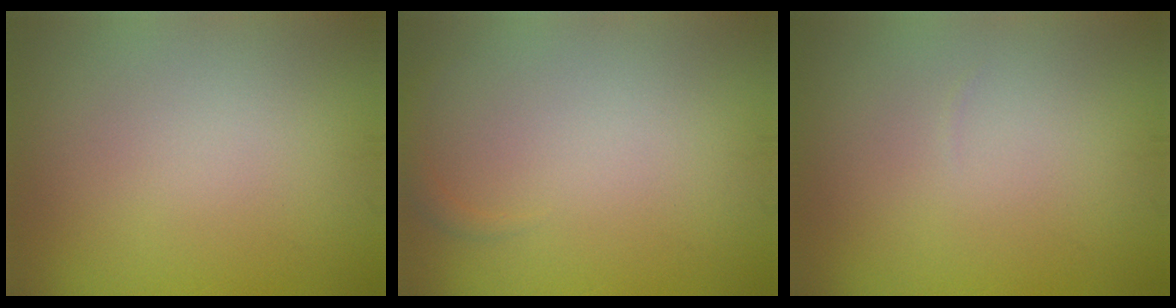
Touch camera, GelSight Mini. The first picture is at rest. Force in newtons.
{"total": 0.8, "press": 0.8, "slide": 0.0}
{"total": 0.0}